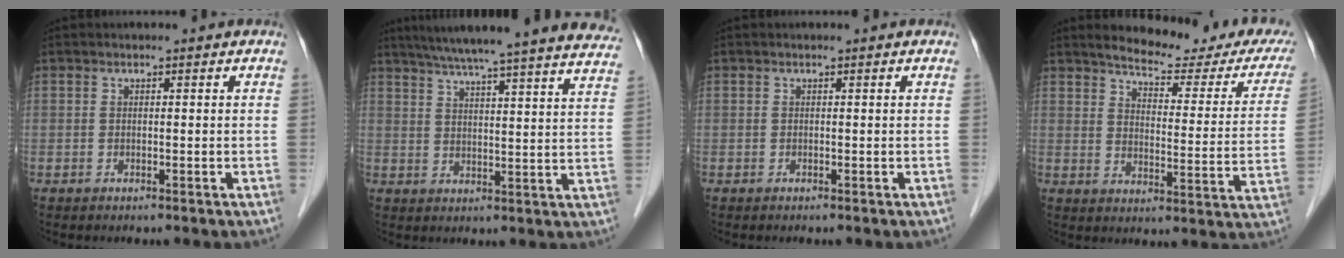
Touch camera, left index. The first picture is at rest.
{"total": 29.0, "force": [26.1, 0.7, 12.7], "torque": [-0.201, -0.041, 0.318]}
{"total": 0.0}
{"total": 18.9, "force": [16.7, 3.2, 8.3], "torque": [-0.095, -0.043, 0.194]}